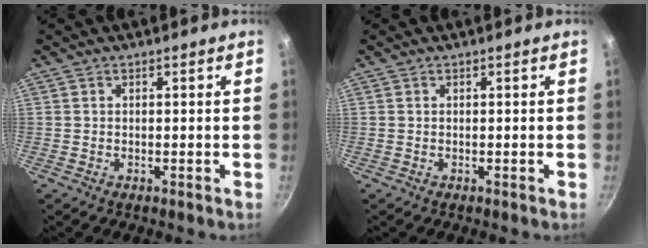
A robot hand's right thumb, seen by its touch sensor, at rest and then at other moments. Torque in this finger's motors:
{"motor_torque": [-0.22, 0.27, 0.03, -0.03, 0.00]}